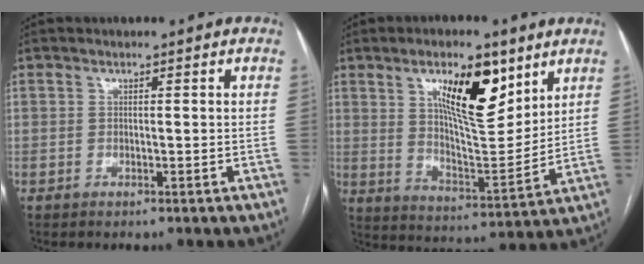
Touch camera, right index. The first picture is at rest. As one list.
[{"total": 14.2, "force": [7.2, 4.3, 11.4], "torque": [-0.186, -0.002, 0.128]}]